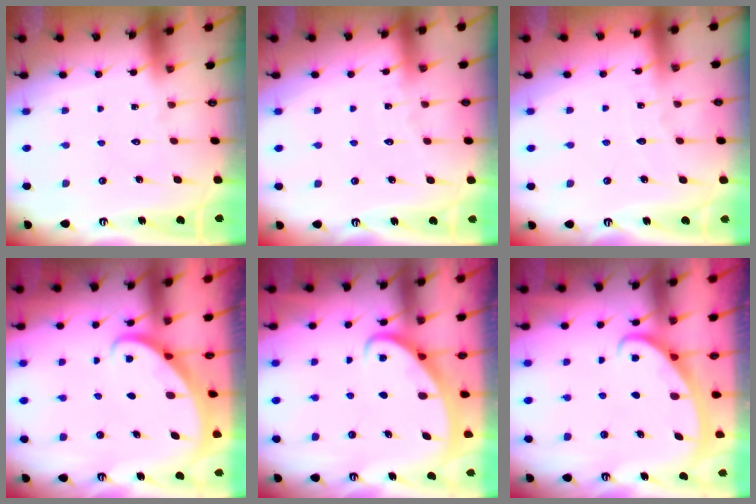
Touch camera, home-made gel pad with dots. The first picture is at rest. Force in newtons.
{"total": 3.1, "press": 3.1, "slide": 0.4}
{"total": 2.3, "press": 2.3, "slide": 0.1}
{"total": 2.6, "press": 2.6, "slide": 0.2}
{"total": 2.5, "press": 2.5, "slide": 0.3}
{"total": 2.8, "press": 2.8, "slide": 0.4}